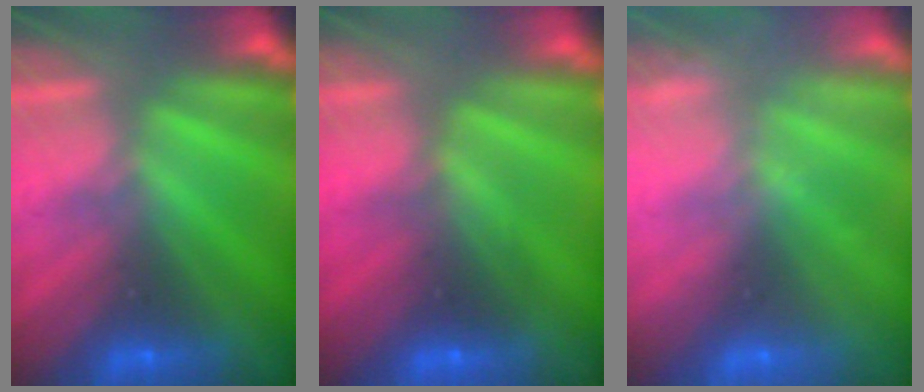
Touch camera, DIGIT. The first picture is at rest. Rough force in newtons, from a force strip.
{"total": 2.8}
{"total": 2.3}